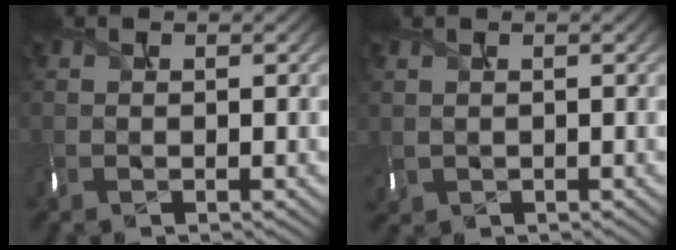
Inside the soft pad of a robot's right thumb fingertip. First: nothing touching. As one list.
[{"total": 1.5, "force": [0.3, 1.0, 1.1], "torque": [-0.035, -0.005, 0.013]}]